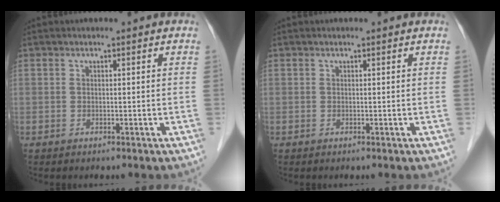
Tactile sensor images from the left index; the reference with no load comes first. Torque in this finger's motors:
{"motor_torque": [0.08, 0.00, -0.03, -0.01]}